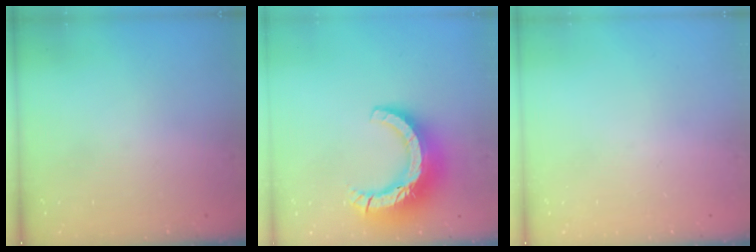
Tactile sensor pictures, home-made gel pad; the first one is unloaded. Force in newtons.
{"total": 16.1, "press": 16.0, "slide": 1.5}
{"total": 0.0}